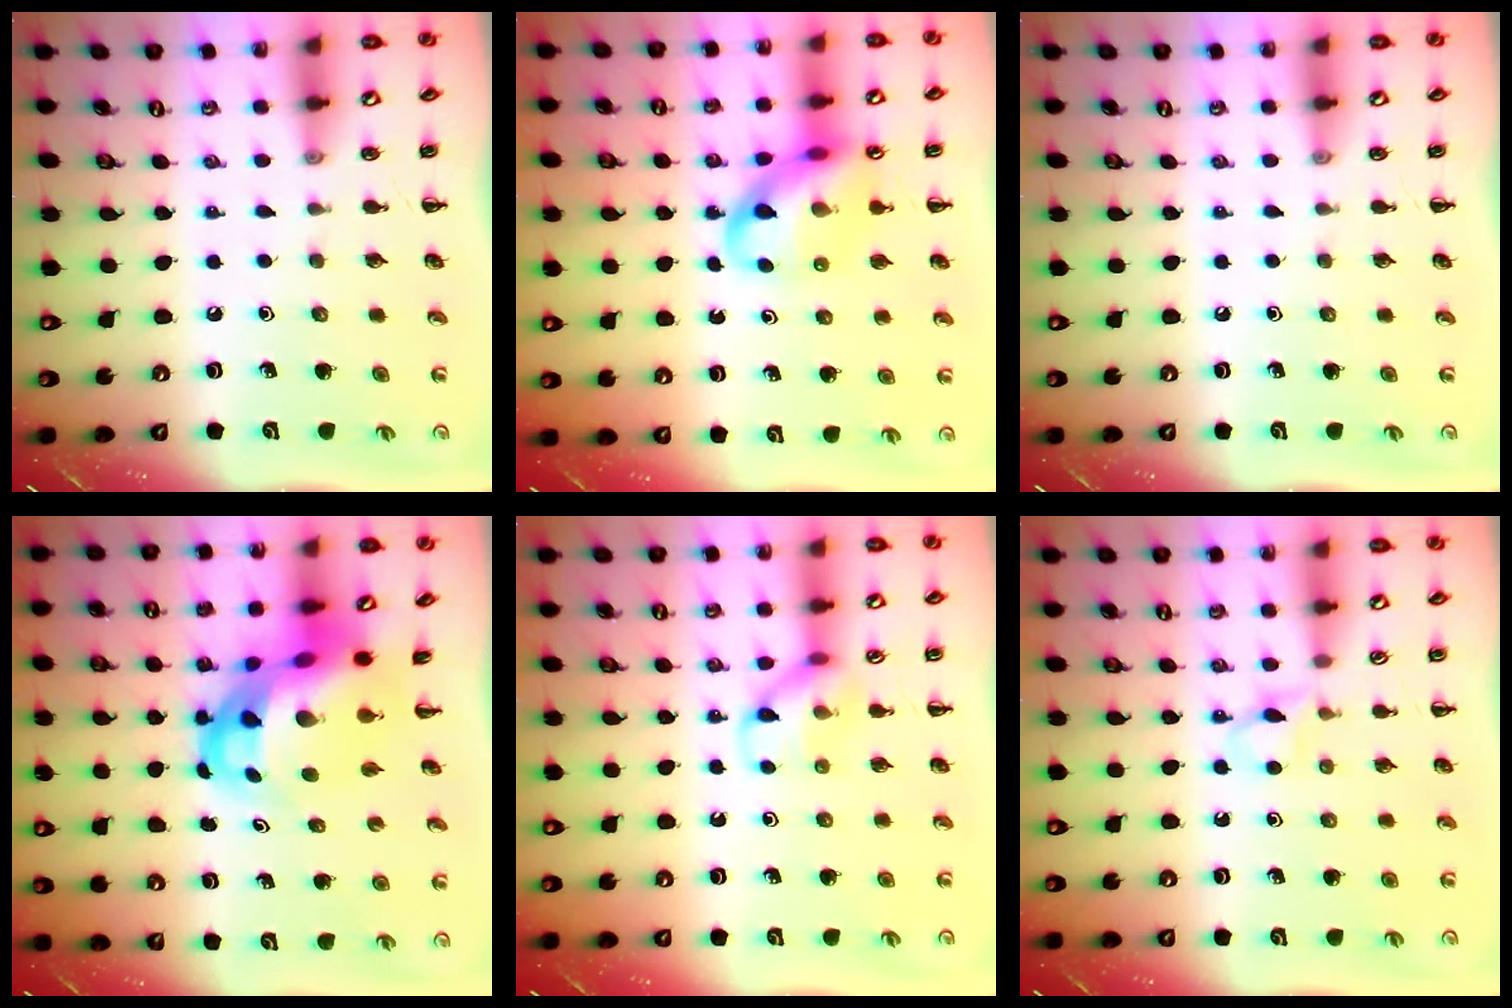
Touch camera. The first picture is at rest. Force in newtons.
{"total": 13.2, "press": 12.8, "slide": 3.3}
{"total": 0.0}
{"total": 10.0, "press": 9.7, "slide": 2.6}
{"total": 10.2, "press": 10.2, "slide": 0.9}
{"total": 4.3, "press": 4.0, "slide": 1.7}